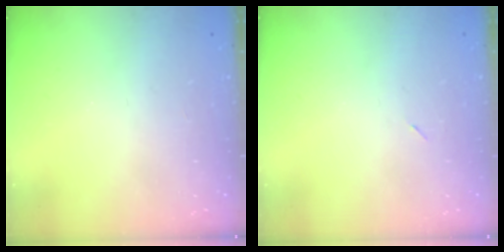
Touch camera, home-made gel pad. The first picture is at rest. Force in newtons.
{"total": 2.3, "press": 1.9, "slide": 1.2}